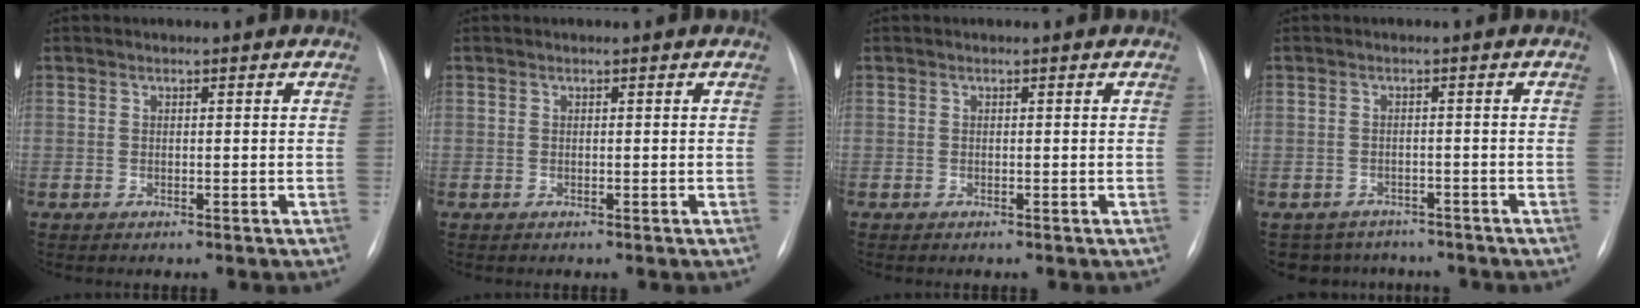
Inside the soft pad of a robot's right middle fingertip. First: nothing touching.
{"total": 0.0}
{"total": 0.0}
{"total": 6.4, "force": [-5.5, 3.2, 0.1], "torque": [-0.001, 0.011, -0.068]}